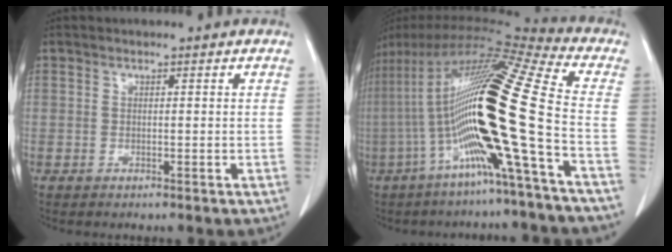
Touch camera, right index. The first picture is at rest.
{"total": 23.3, "force": [-4.5, -0.8, 22.9], "torque": [-0.445, 0.000, -0.102]}